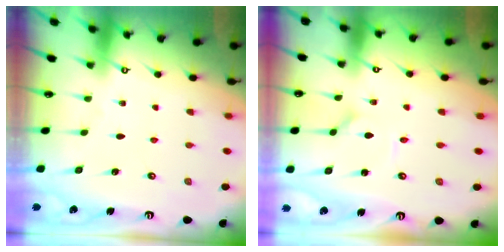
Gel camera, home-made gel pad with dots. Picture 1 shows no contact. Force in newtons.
{"total": 1.6, "press": 1.6, "slide": 0.1}